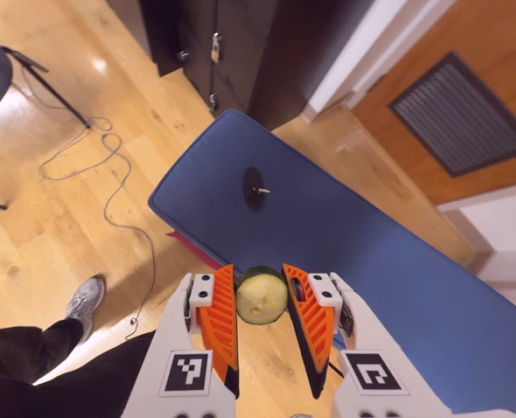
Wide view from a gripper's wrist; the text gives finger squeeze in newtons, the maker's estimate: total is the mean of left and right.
{"total": 9.2, "left": 10.2, "right": 8.2}